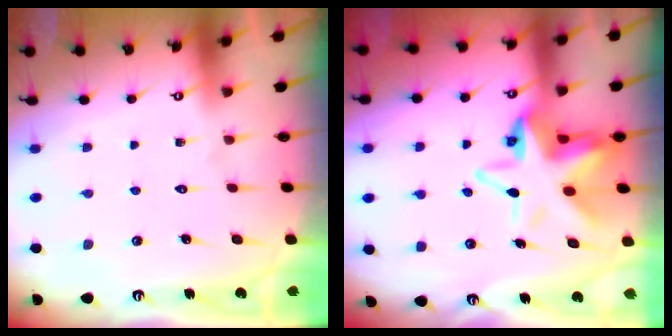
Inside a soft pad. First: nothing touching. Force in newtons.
{"total": 12.5, "press": 12.3, "slide": 2.0}